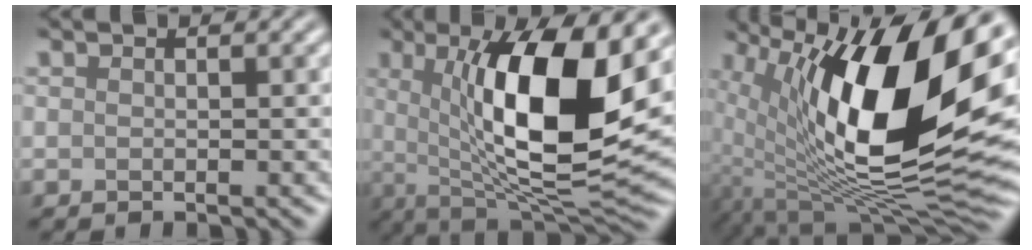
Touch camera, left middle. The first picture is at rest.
{"total": 13.4, "force": [2.4, 4.0, 12.5], "torque": [-0.186, -0.009, 0.043]}
{"total": 17.6, "force": [3.2, 7.0, 15.8], "torque": [-0.270, -0.010, 0.055]}